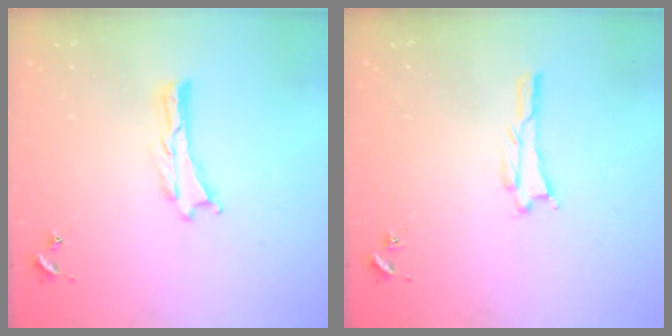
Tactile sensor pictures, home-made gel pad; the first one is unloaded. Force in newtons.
{"total": 1.1, "press": 1.1, "slide": 0.1}